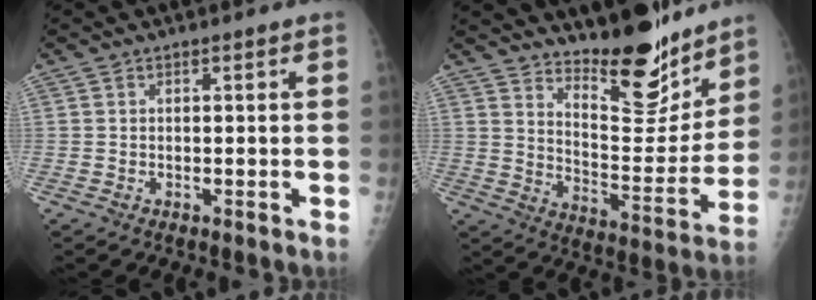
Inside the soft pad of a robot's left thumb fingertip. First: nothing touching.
{"total": 16.4, "force": [13.8, 4.9, 7.4], "torque": [-0.061, -0.120, 0.223]}